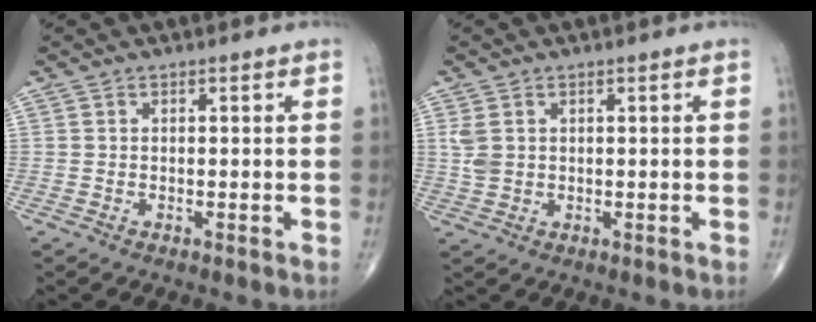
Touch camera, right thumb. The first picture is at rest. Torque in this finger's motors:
{"motor_torque": [0.06, -0.45, 0.24, 0.29, 0.03]}